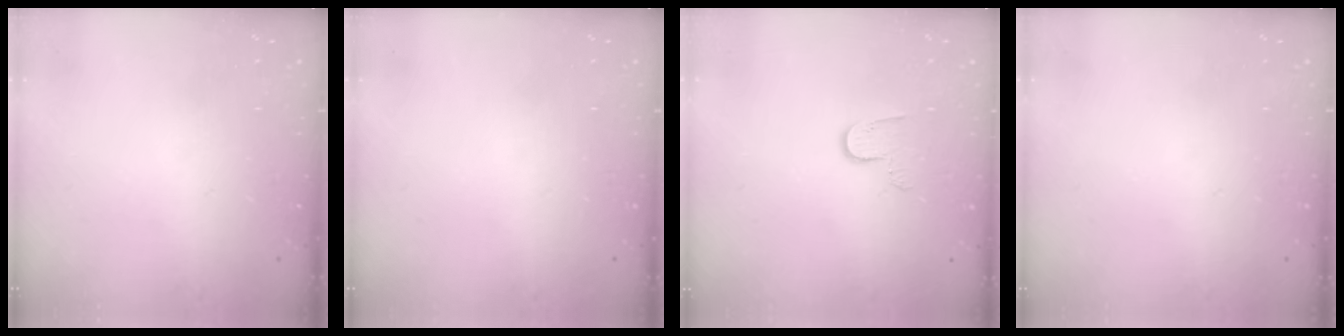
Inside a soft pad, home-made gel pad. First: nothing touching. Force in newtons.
{"total": 0.0}
{"total": 7.1, "press": 7.1, "slide": 0.7}
{"total": 0.0}